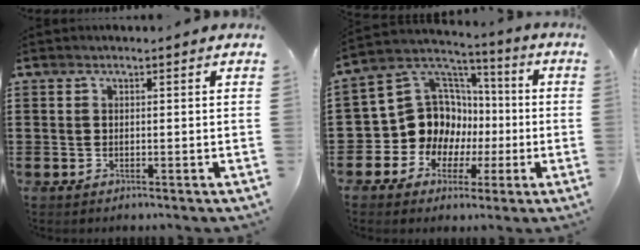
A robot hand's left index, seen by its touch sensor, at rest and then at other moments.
{"total": 13.0, "force": [-1.0, 11.9, 5.0], "torque": [-0.159, -0.011, -0.010]}